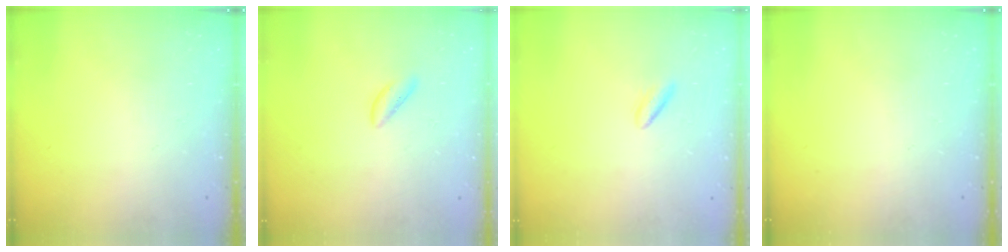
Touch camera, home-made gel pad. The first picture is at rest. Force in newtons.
{"total": 1.7, "press": 1.6, "slide": 0.7}
{"total": 2.5, "press": 2.3, "slide": 1.0}
{"total": 0.0}